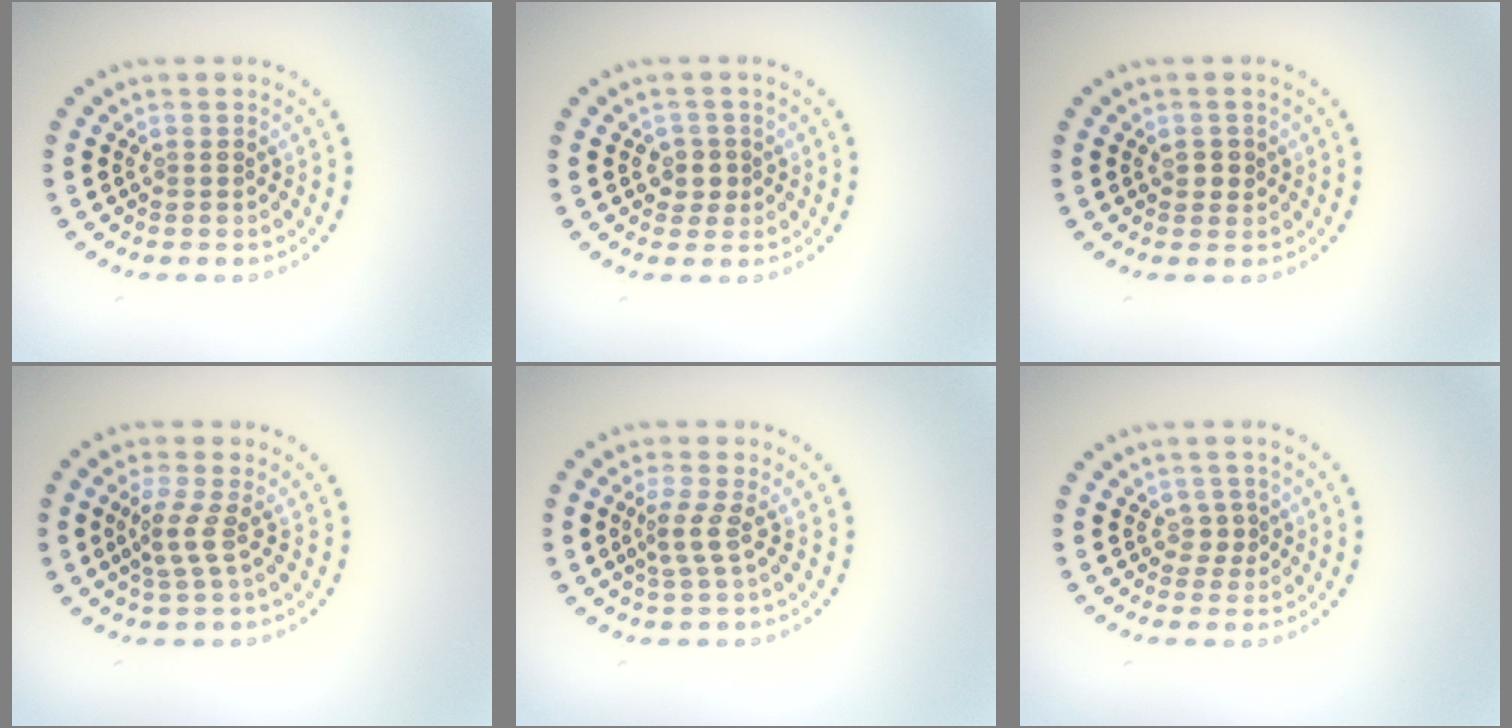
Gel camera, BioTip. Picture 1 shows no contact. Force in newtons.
{"total": 1.6, "press": 1.4, "slide": 0.9}
{"total": 1.2, "press": 1.1, "slide": 0.5}
{"total": 2.2, "press": 1.5, "slide": 1.6}
{"total": 2.0, "press": 1.4, "slide": 1.5}
{"total": 1.2, "press": 0.9, "slide": 0.7}